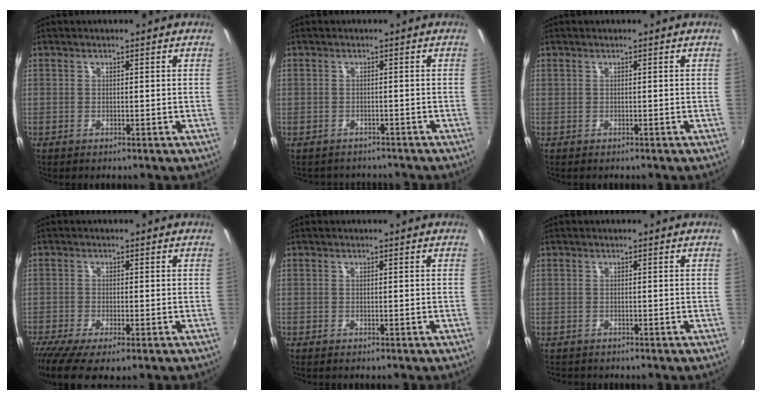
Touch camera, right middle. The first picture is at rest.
{"total": 3.2, "force": [-2.3, 2.2, 0.0], "torque": [0.001, 0.010, -0.031]}
{"total": 0.0}
{"total": 7.8, "force": [-5.1, 1.9, 5.5], "torque": [-0.127, -0.039, -0.090]}
{"total": 0.0}
{"total": 1.4, "force": [-1.0, 1.0, -0.1], "torque": [-0.004, 0.001, -0.016]}